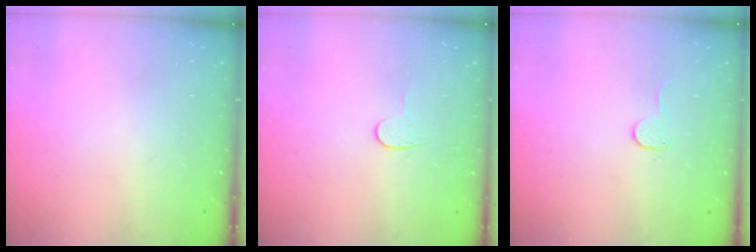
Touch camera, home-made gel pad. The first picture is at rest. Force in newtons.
{"total": 4.1, "press": 4.1, "slide": 0.4}
{"total": 4.6, "press": 4.6, "slide": 0.4}